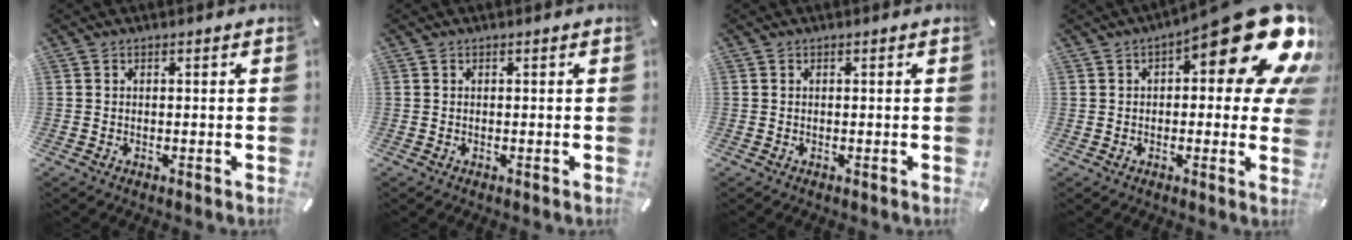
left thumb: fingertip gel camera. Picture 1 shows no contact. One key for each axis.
{"total": 0.0}
{"total": 0.0}
{"total": 21.1, "fx": 9.9, "fy": 7.6, "fz": 17.0, "tx": -0.214, "ty": -0.071, "tz": 0.164}